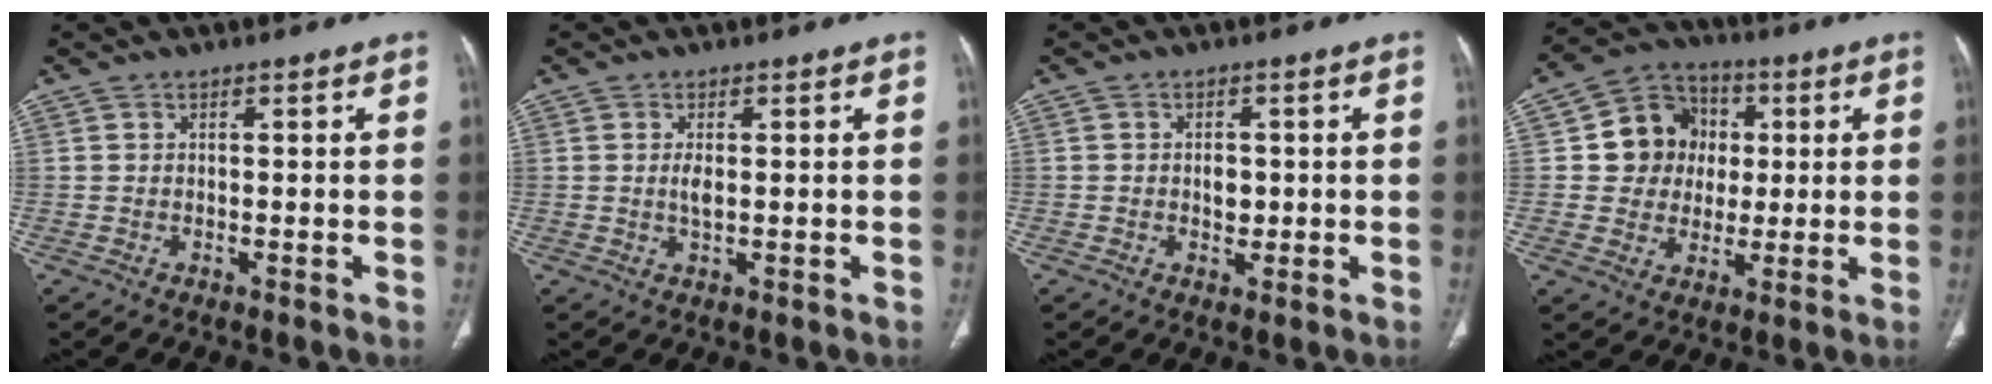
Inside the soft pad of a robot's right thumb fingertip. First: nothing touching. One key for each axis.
{"total": 1.9, "fx": 0.2, "fy": 0.7, "fz": 1.8, "tx": -0.040, "ty": -0.004, "tz": 0.006}
{"total": 2.7, "fx": -0.1, "fy": 2.1, "fz": 1.7, "tx": -0.013, "ty": 0.003, "tz": 0.000}
{"total": 11.4, "fx": 1.4, "fy": 10.5, "fz": 4.2, "tx": -0.023, "ty": 0.009, "tz": 0.021}